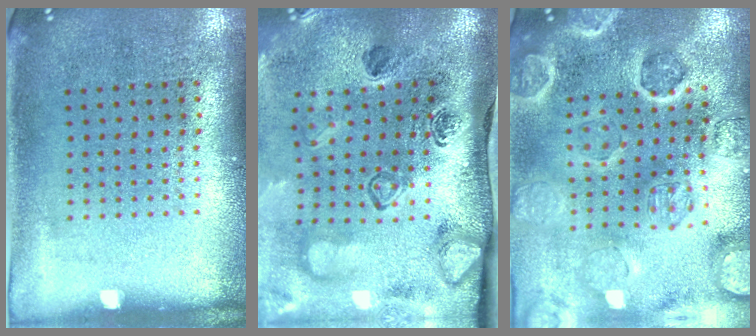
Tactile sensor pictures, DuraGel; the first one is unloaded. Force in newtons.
{"total": 4.3, "press": 3.0, "slide": 3.1}
{"total": 3.1, "press": 3.1, "slide": 0.5}